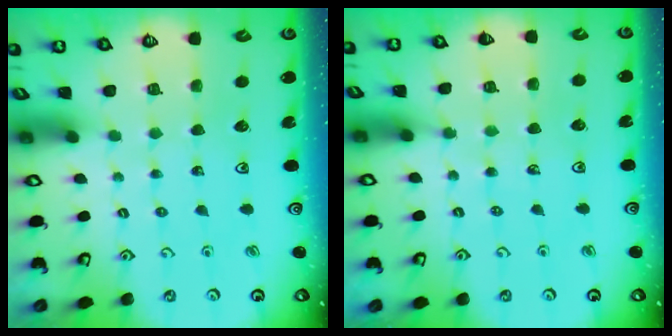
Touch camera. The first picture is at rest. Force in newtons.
{"total": 4.4, "press": 4.3, "slide": 0.8}